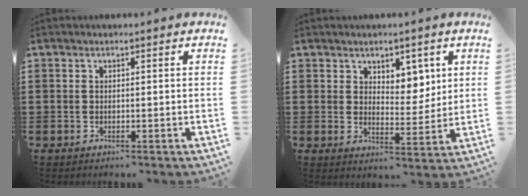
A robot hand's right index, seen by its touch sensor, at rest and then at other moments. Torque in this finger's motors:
{"motor_torque": [0.16, 0.28, 0.16, 0.01]}